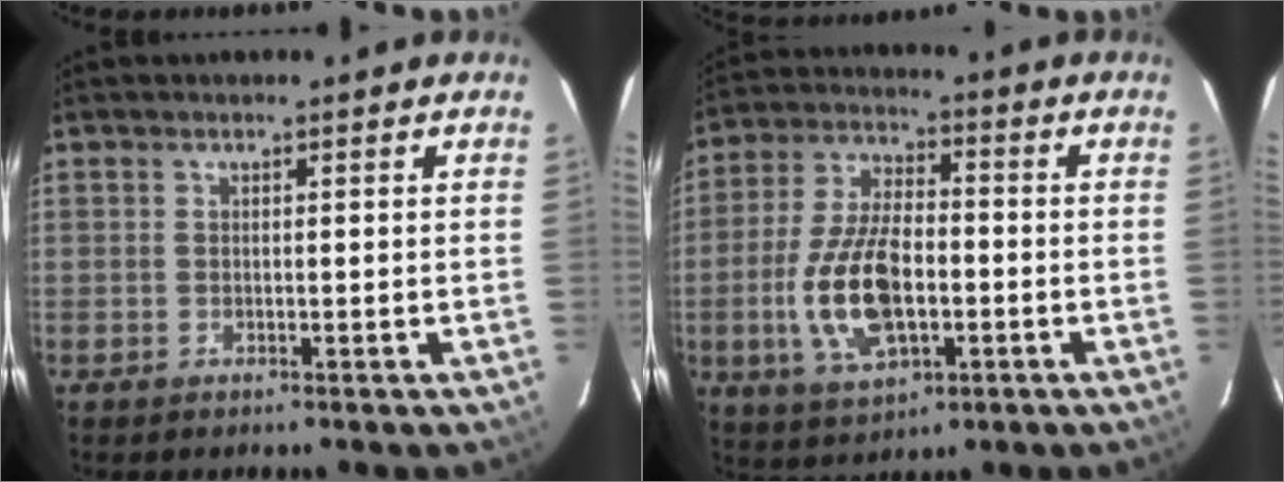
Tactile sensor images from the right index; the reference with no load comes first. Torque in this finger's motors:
{"motor_torque": [2.14, 0.00, 1.04, 0.15]}